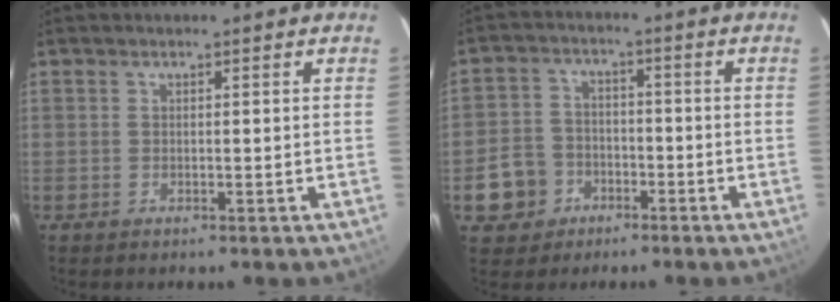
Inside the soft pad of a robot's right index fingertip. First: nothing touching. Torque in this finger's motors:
{"motor_torque": [-0.45, -0.27, -0.58, -0.21]}